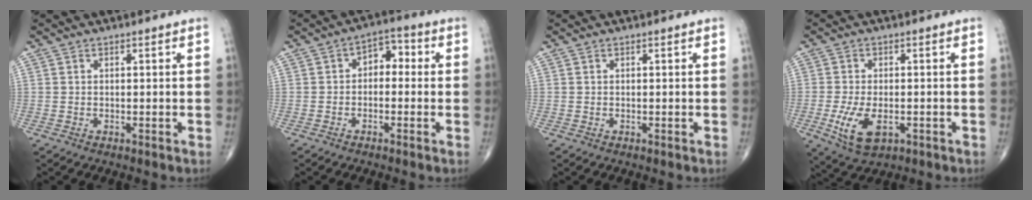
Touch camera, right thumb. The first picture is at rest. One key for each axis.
{"total": 5.0, "fx": -0.1, "fy": 3.4, "fz": 3.7, "tx": -0.027, "ty": 0.026, "tz": -0.017}
{"total": 0.0}
{"total": 7.9, "fx": -2.3, "fy": 4.2, "fz": 6.2, "tx": -0.124, "ty": -0.006, "tz": -0.033}